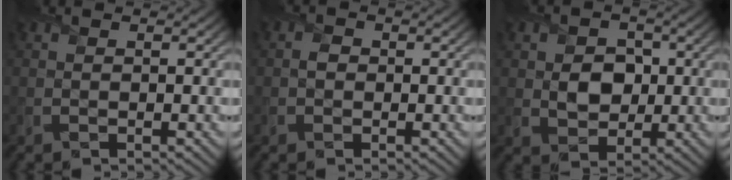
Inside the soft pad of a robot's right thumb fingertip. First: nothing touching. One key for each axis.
{"total": 1.1, "fx": -0.3, "fy": 1.0, "fz": 0.4, "tx": -0.009, "ty": -0.002, "tz": -0.011}
{"total": 4.6, "fx": 0.1, "fy": 3.8, "fz": 2.5, "tx": -0.055, "ty": -0.005, "tz": -0.009}